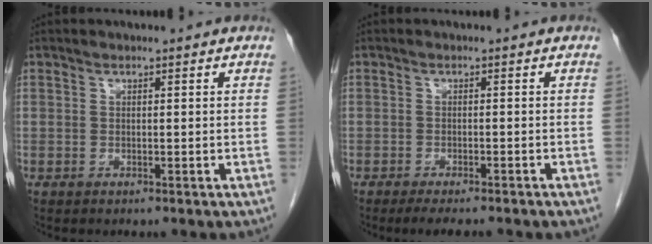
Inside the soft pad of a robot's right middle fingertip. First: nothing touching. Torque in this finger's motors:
{"motor_torque": [0.51, -0.39, 0.06, 0.04]}